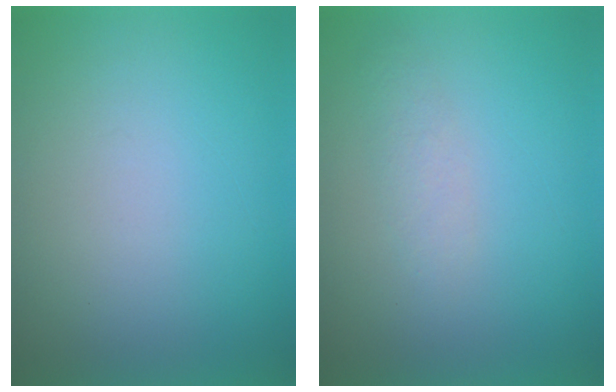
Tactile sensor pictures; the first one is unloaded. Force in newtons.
{"total": 1.9}